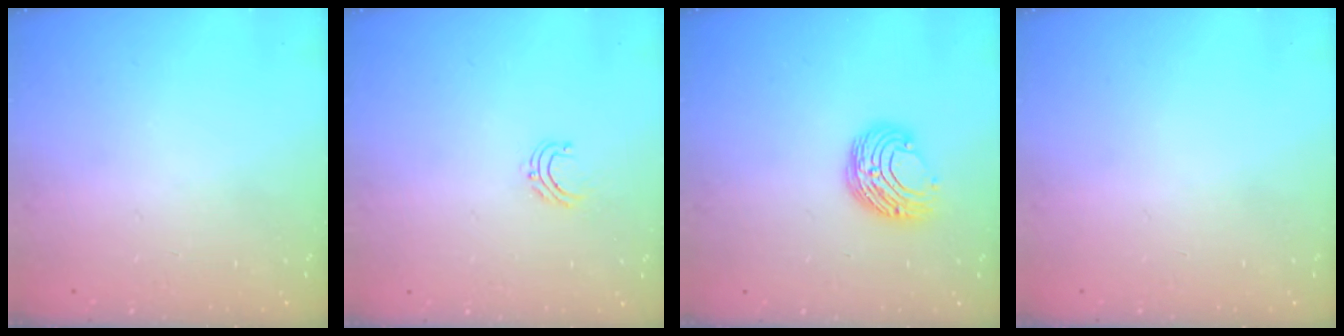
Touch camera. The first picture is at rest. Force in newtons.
{"total": 4.3, "press": 4.3, "slide": 0.3}
{"total": 9.5, "press": 9.5, "slide": 0.6}
{"total": 0.0}